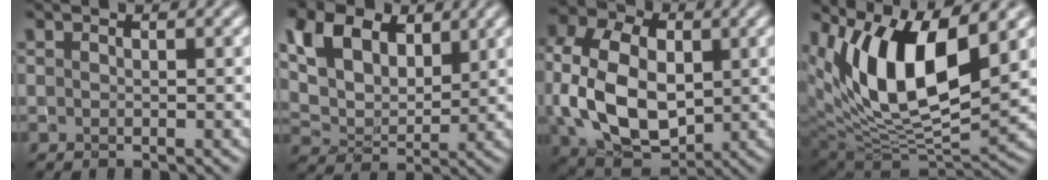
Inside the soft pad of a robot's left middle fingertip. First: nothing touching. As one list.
[{"total": 6.7, "force": [3.6, 4.1, 3.9], "torque": [-0.093, 0.005, 0.058]}, {"total": 12.8, "force": [-0.2, 8.8, 9.2], "torque": [-0.212, -0.003, -0.005]}, {"total": 12.1, "force": [5.0, 5.1, 9.7], "torque": [-0.168, -0.006, 0.093]}]